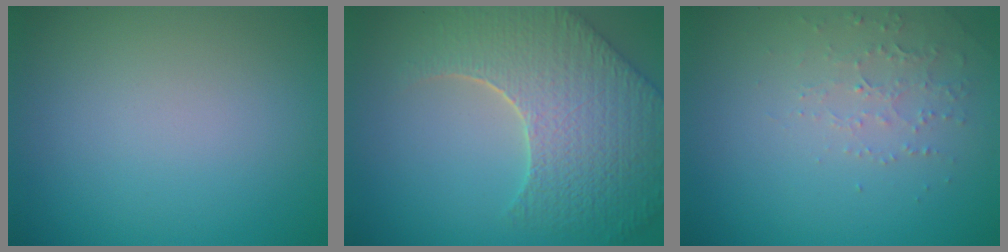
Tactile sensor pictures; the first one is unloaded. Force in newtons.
{"total": 9.0, "press": 6.4, "slide": 6.3}
{"total": 1.9, "press": 1.8, "slide": 0.6}